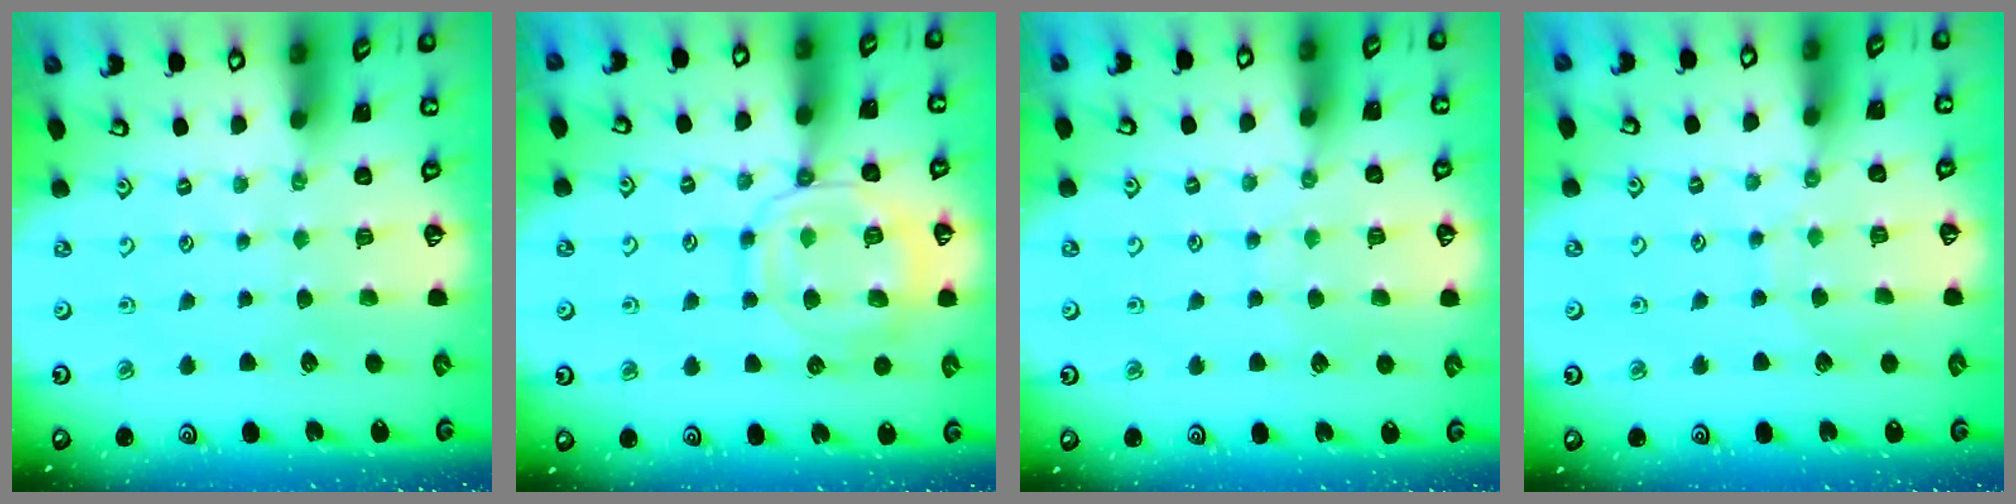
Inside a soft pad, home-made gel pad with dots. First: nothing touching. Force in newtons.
{"total": 12.9, "press": 12.8, "slide": 1.3}
{"total": 4.7, "press": 4.7, "slide": 0.6}
{"total": 6.3, "press": 6.3, "slide": 0.6}